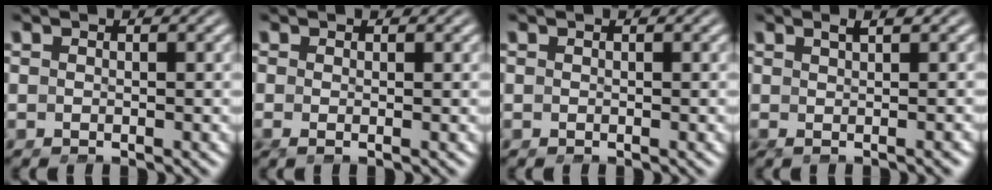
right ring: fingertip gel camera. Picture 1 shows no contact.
{"total": 0.9, "force": [-0.4, -0.6, 0.6], "torque": [-0.007, 0.005, -0.005]}
{"total": 0.0}
{"total": 2.2, "force": [-0.3, -0.8, 2.0], "torque": [-0.021, 0.012, 0.003]}